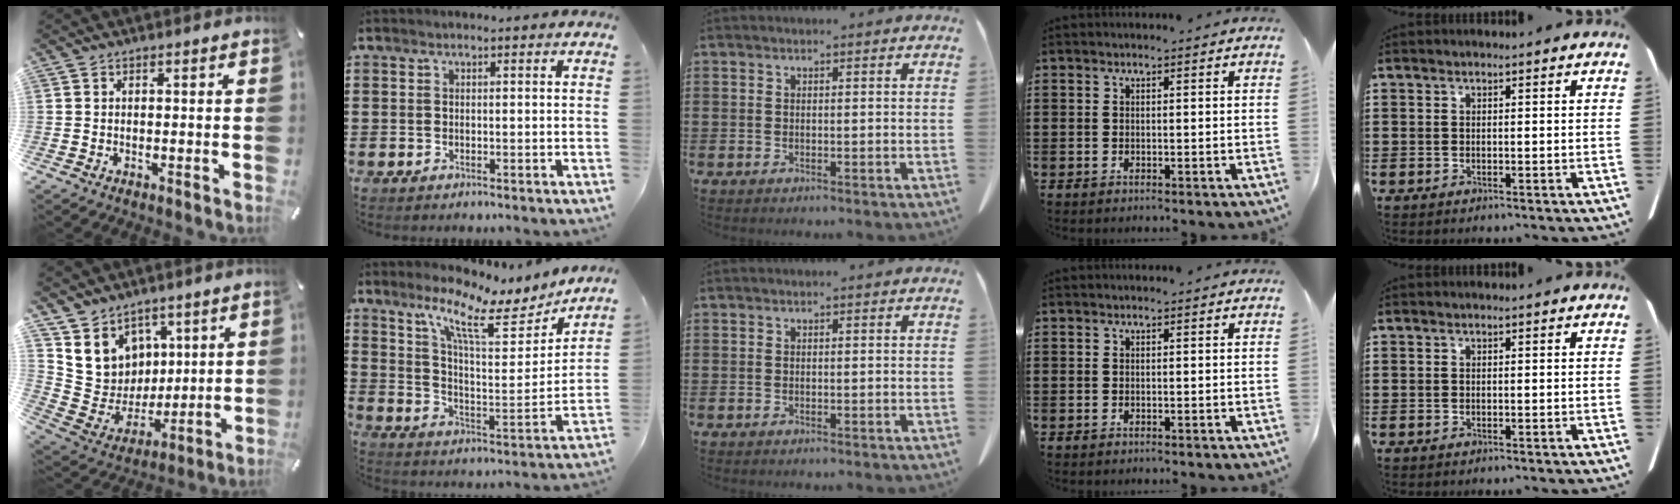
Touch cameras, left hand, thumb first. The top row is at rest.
{"thumb": {"total": 11.6, "force": [5.6, 10.1, 0.9], "torque": [-0.040, -0.056, 0.122]}, "index": {"total": 11.4, "force": [8.7, 2.1, 7.1], "torque": [-0.151, -0.047, 0.144]}}